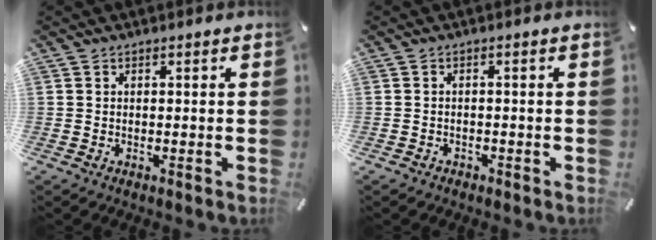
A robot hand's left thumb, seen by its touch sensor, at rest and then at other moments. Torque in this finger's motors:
{"motor_torque": [-0.35, -0.32, -0.23, -0.11, 0.02]}